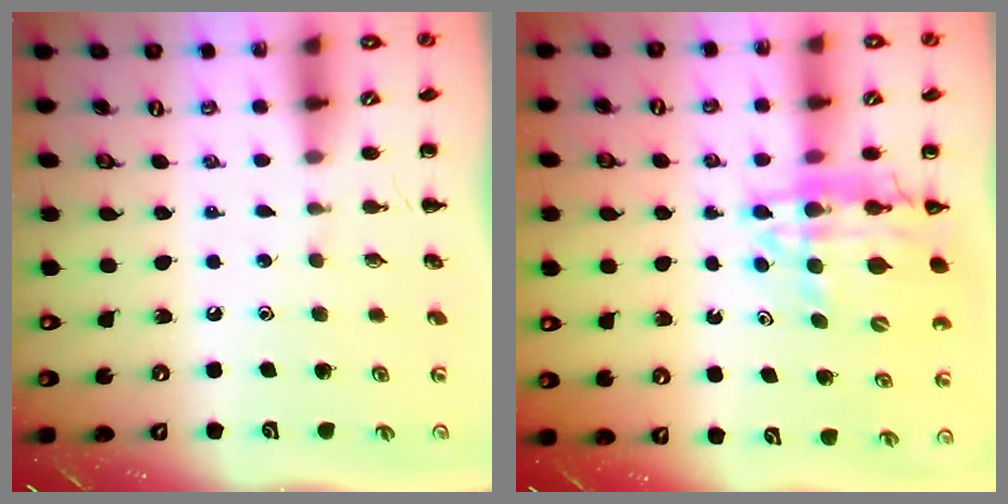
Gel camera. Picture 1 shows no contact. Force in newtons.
{"total": 15.0, "press": 14.5, "slide": 4.1}